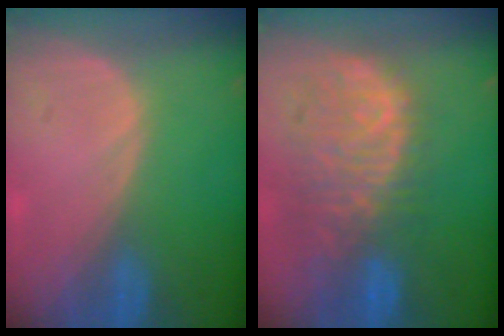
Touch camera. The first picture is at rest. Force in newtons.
{"total": 11.2, "press": 9.6, "slide": 5.8}